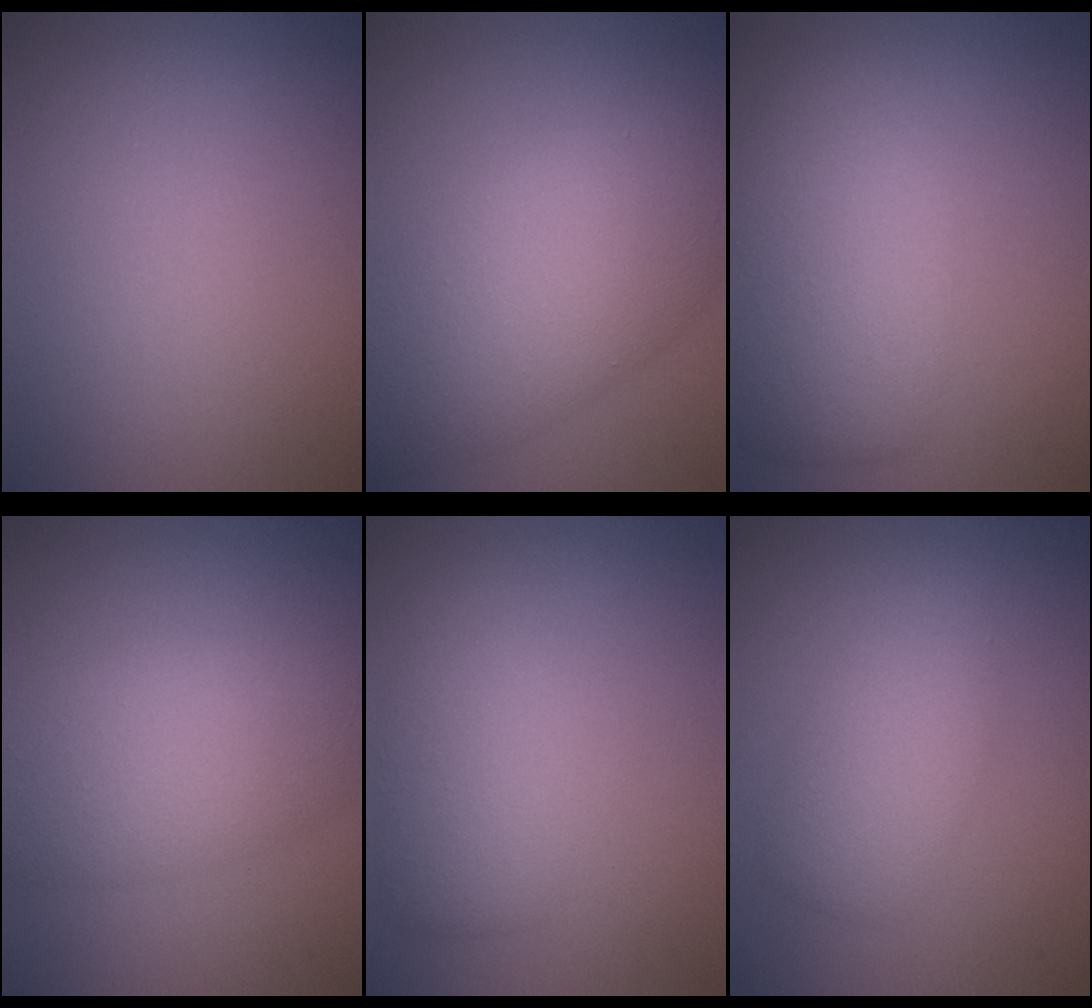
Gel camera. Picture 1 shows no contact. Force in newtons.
{"total": 9.3, "press": 9.3, "slide": 0.4}
{"total": 7.0, "press": 7.0, "slide": 0.4}
{"total": 6.3, "press": 6.3, "slide": 0.3}
{"total": 3.7, "press": 3.7, "slide": 0.2}
{"total": 3.6, "press": 3.6, "slide": 0.0}